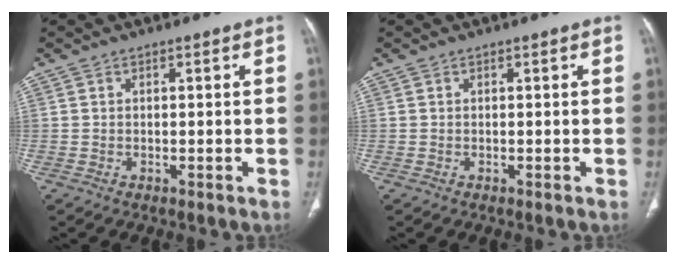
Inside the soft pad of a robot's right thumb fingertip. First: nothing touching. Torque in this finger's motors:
{"motor_torque": [-0.01, -0.13, 0.26, -0.05, -0.03]}